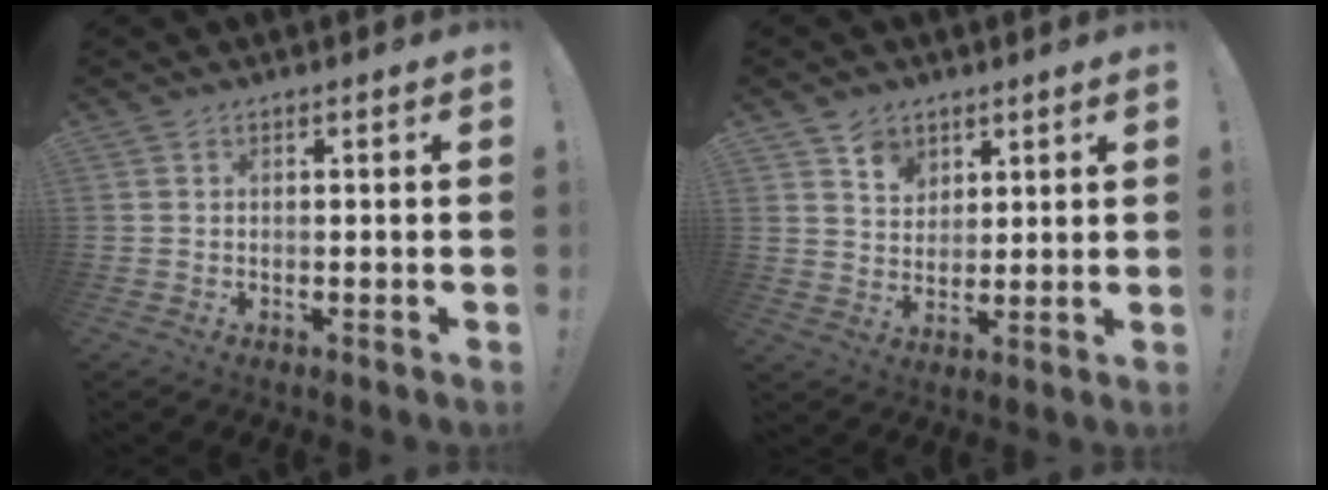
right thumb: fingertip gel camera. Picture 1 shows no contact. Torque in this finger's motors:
{"motor_torque": [1.19, 0.87, 0.07, -0.21, 0.00]}